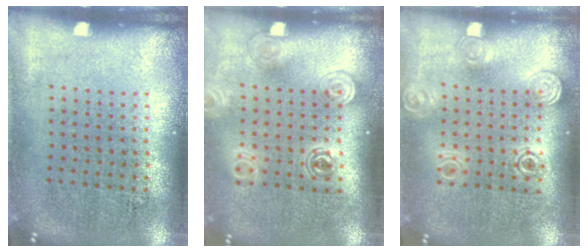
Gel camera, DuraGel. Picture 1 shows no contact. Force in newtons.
{"total": 1.4, "press": 1.2, "slide": 0.7}
{"total": 1.4, "press": 1.3, "slide": 0.6}